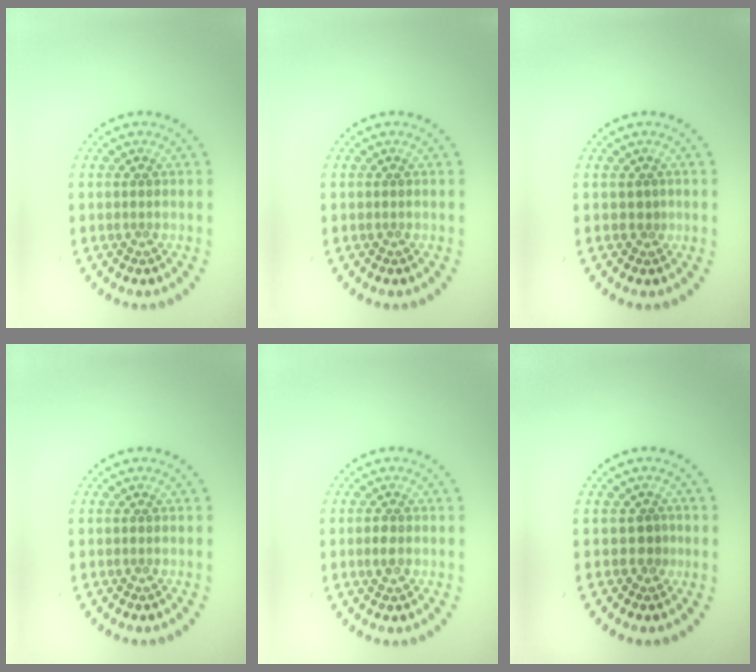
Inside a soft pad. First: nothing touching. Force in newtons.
{"total": 0.0}
{"total": 0.6, "press": 0.3, "slide": 0.5}
{"total": 0.0}
{"total": 1.3, "press": 1.3, "slide": 0.1}
{"total": 1.3, "press": 1.0, "slide": 0.8}